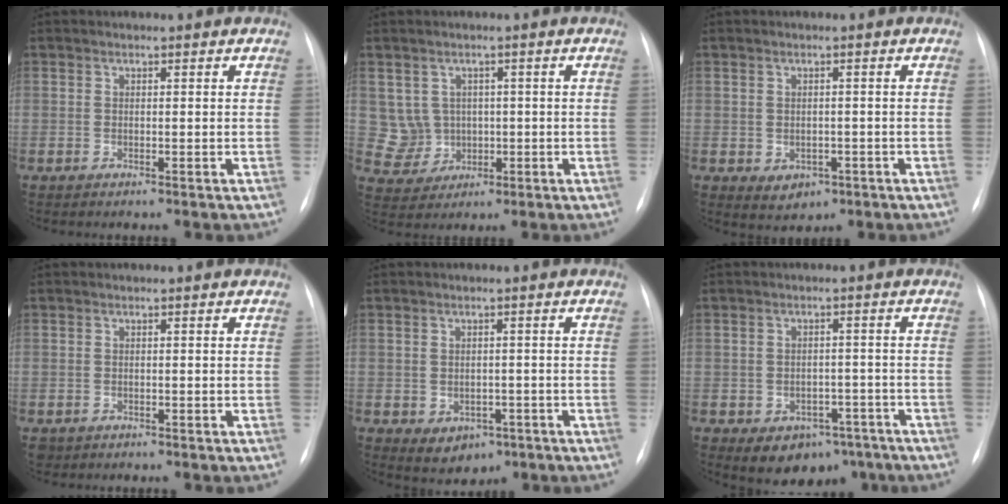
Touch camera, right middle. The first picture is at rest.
{"total": 4.8, "force": [0.6, 4.8, 0.4], "torque": [-0.006, 0.012, 0.020]}
{"total": 3.3, "force": [-1.2, 2.6, 1.7], "torque": [-0.021, 0.001, -0.001]}
{"total": 1.4, "force": [-0.8, 1.1, 0.2], "torque": [-0.005, 0.003, -0.008]}
{"total": 4.5, "force": [-1.8, 3.5, 2.1], "torque": [-0.028, 0.005, -0.006]}
{"total": 7.9, "force": [-4.8, 5.4, 3.1], "torque": [-0.033, 0.018, -0.056]}